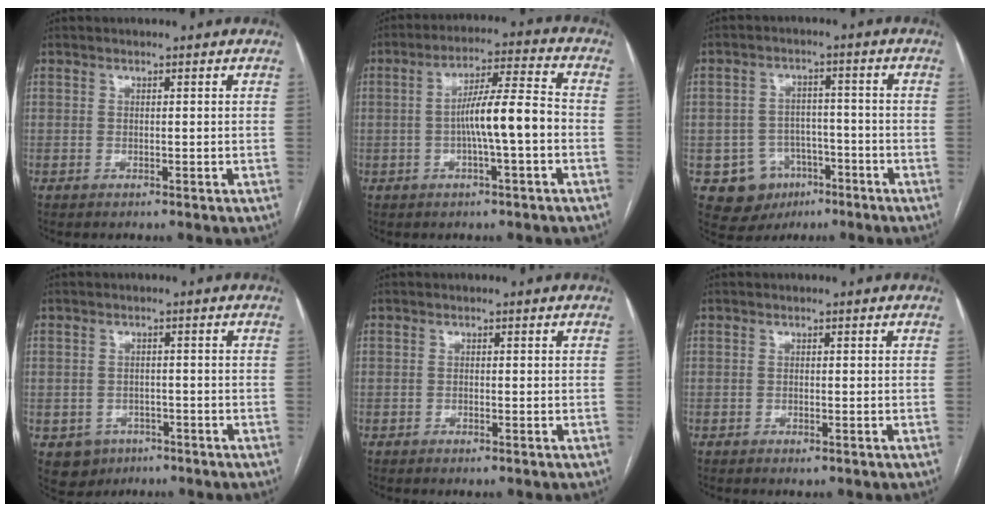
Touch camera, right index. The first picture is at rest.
{"total": 9.0, "force": [-1.6, 0.4, 8.8], "torque": [-0.154, 0.019, -0.031]}
{"total": 8.1, "force": [-3.5, 7.1, 1.8], "torque": [-0.028, 0.013, -0.043]}
{"total": 4.5, "force": [-2.2, 3.8, 0.8], "torque": [-0.007, 0.007, -0.026]}
{"total": 0.7, "force": [-0.5, 0.2, 0.5], "torque": [-0.006, 0.000, -0.006]}
{"total": 0.9, "force": [-0.5, 0.3, 0.6], "torque": [-0.007, -0.001, -0.005]}